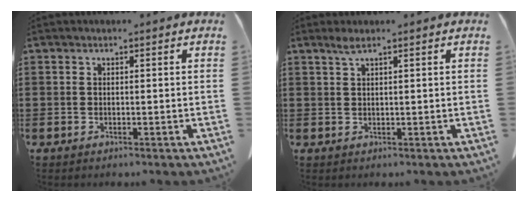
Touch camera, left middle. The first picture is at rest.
{"total": 1.6, "force": [1.1, 0.0, 1.3], "torque": [-0.028, -0.001, 0.020]}